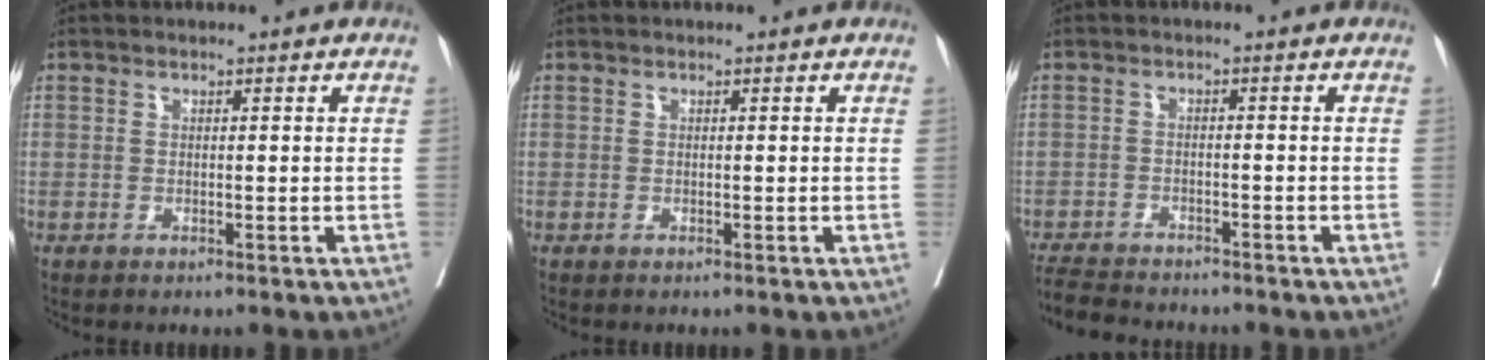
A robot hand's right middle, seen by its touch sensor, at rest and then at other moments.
{"total": 0.0}
{"total": 7.2, "force": [-6.9, 1.2, 2.0], "torque": [-0.028, -0.014, -0.112]}